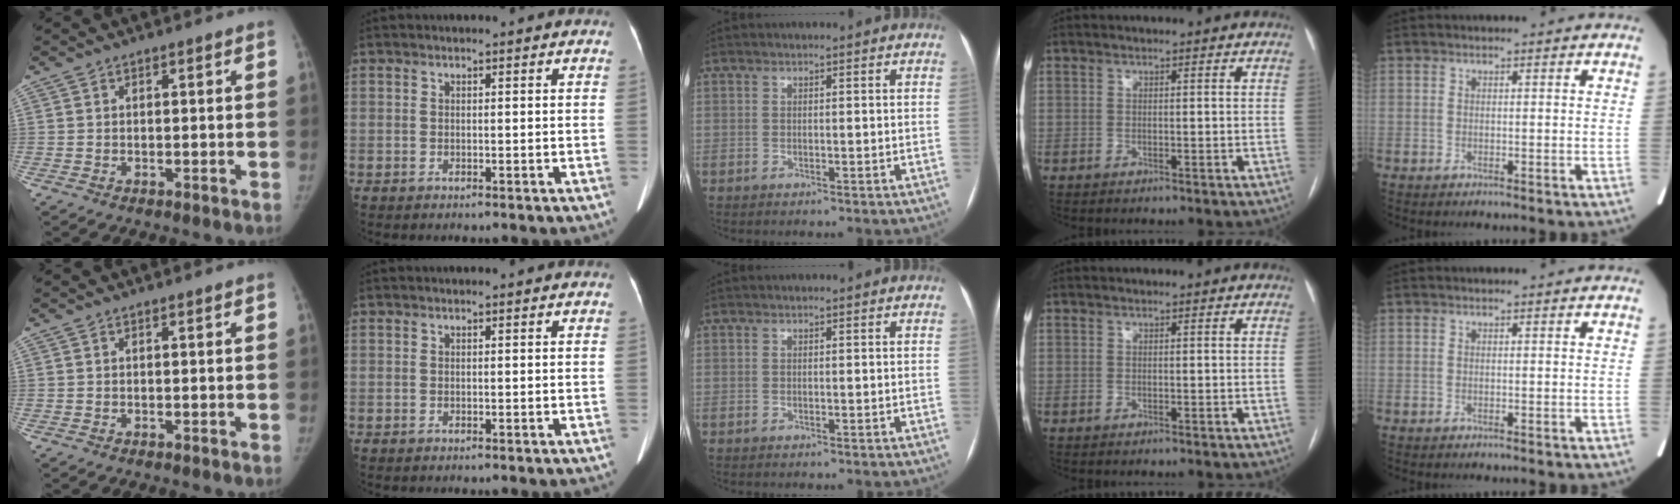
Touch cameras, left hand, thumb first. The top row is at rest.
{}